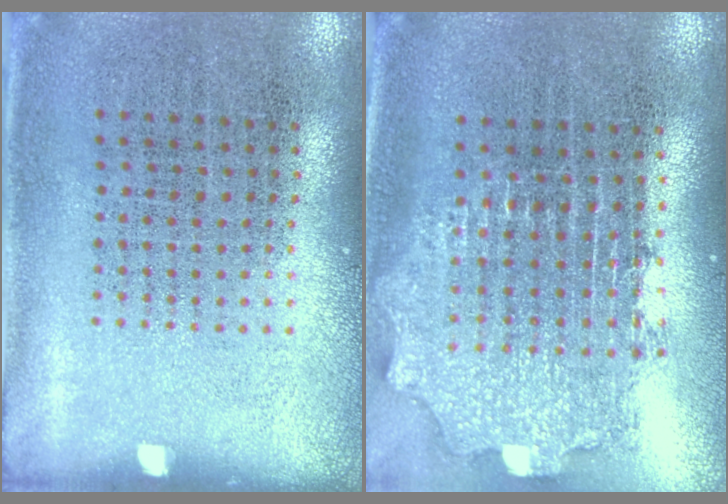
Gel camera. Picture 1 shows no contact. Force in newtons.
{"total": 2.1, "press": 1.6, "slide": 1.4}